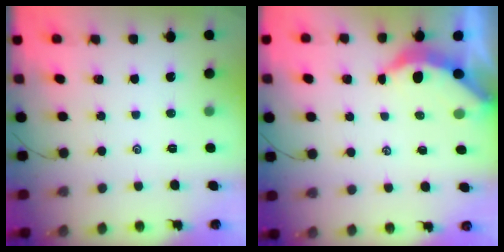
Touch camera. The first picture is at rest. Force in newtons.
{"total": 3.7, "press": 3.6, "slide": 0.4}